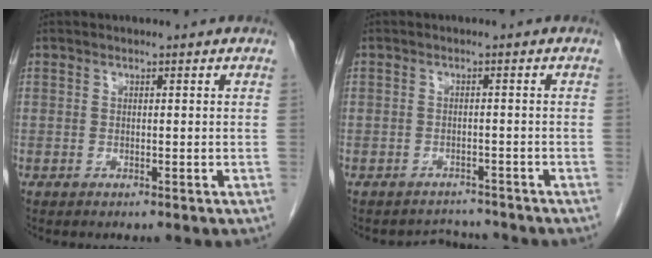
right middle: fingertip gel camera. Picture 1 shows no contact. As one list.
[{"total": 2.8, "force": [-2.5, 0.8, -0.9], "torque": [0.012, 0.004, -0.037]}]